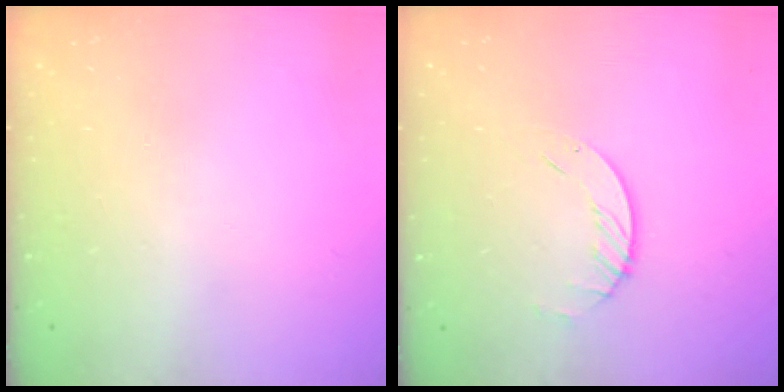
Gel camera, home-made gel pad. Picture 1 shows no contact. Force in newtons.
{"total": 2.3, "press": 2.3, "slide": 0.3}